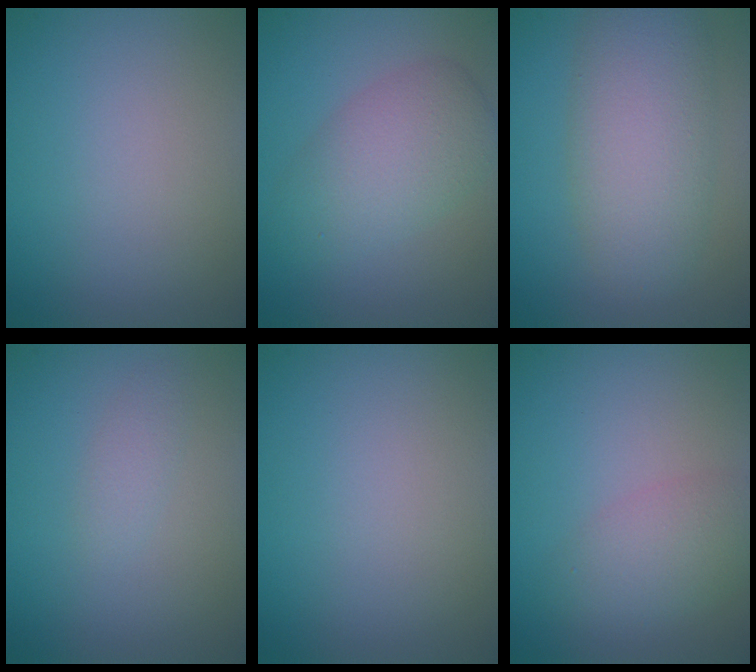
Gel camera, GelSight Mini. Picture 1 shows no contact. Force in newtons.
{"total": 4.6, "press": 4.6, "slide": 0.1}
{"total": 6.5, "press": 6.5, "slide": 0.4}
{"total": 1.1, "press": 1.1, "slide": 0.1}
{"total": 0.0}
{"total": 2.9, "press": 2.9, "slide": 0.1}